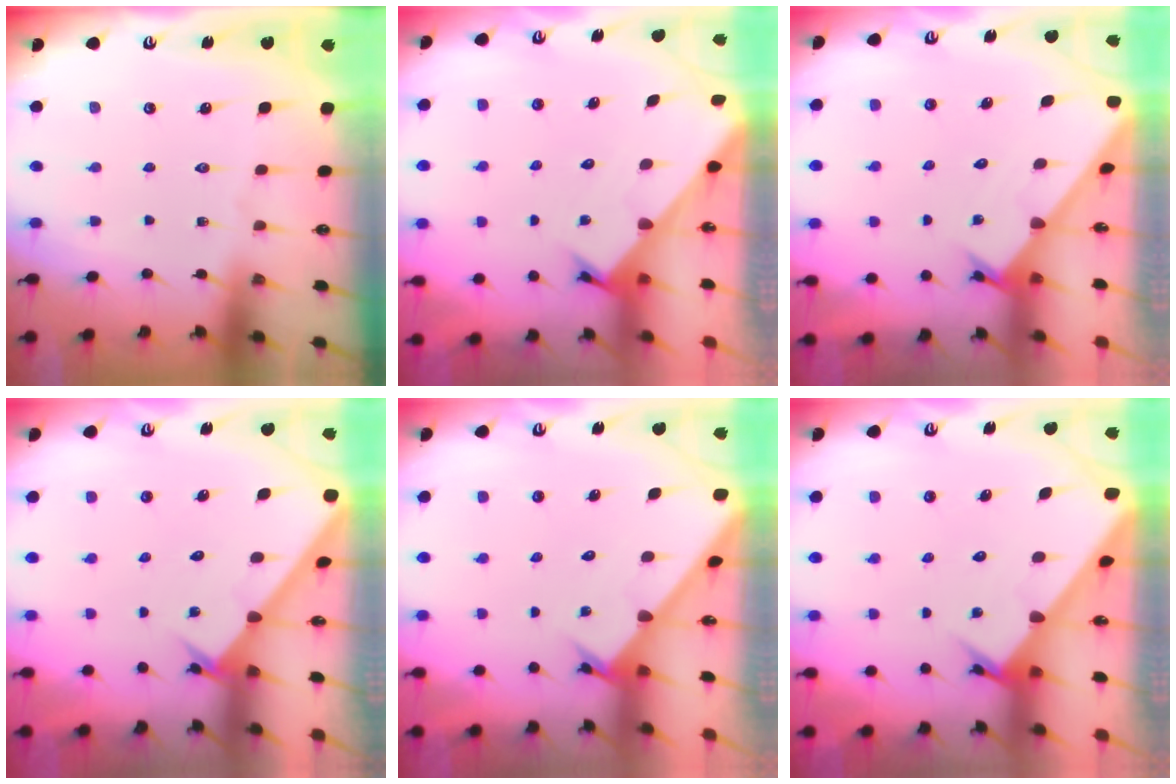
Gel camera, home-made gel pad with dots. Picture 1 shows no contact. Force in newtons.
{"total": 2.6, "press": 2.6, "slide": 0.3}
{"total": 1.8, "press": 1.8, "slide": 0.1}
{"total": 1.8, "press": 1.8, "slide": 0.2}
{"total": 2.7, "press": 2.7, "slide": 0.3}
{"total": 3.8, "press": 3.8, "slide": 0.3}